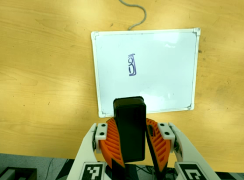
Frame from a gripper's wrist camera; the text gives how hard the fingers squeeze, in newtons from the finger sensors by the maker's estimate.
{"total": 11.5, "left": 10.6, "right": 12.3}